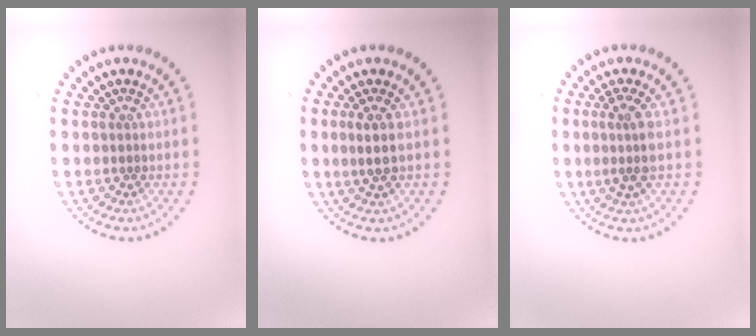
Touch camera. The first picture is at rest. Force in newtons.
{"total": 1.7, "press": 1.3, "slide": 1.0}
{"total": 2.3, "press": 1.8, "slide": 1.5}